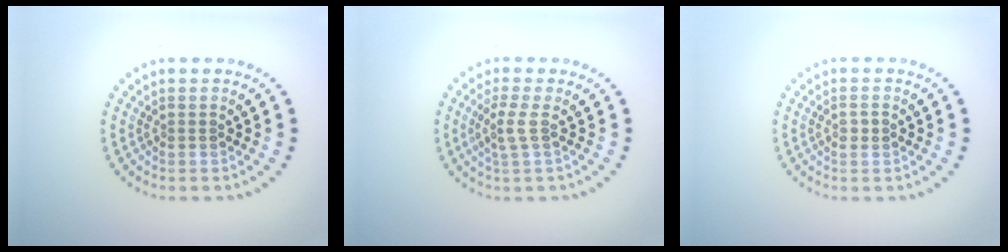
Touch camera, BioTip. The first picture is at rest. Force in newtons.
{"total": 1.8, "press": 1.4, "slide": 1.1}
{"total": 1.0, "press": 1.0, "slide": 0.2}